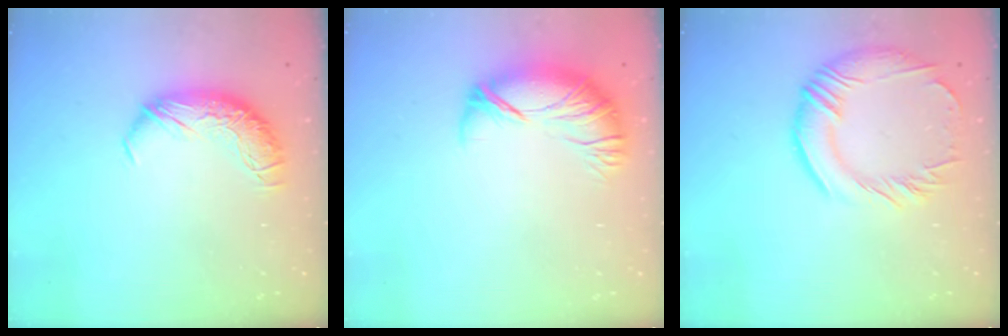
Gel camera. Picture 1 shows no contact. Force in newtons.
{"total": 2.6, "press": 1.8, "slide": 1.9}
{"total": 5.1, "press": 4.7, "slide": 2.1}